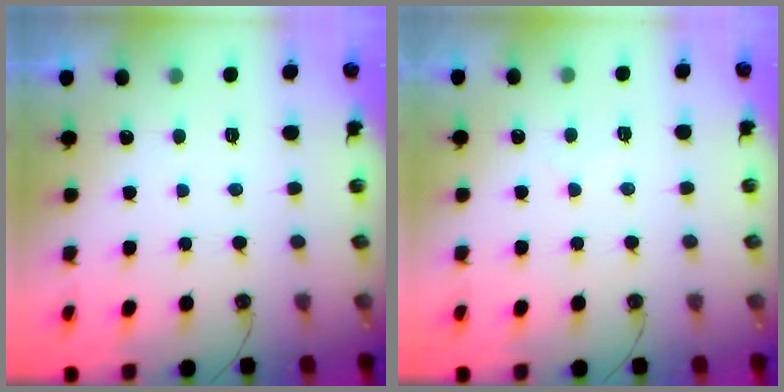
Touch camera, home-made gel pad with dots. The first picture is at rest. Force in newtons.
{"total": 5.0, "press": 4.9, "slide": 0.7}